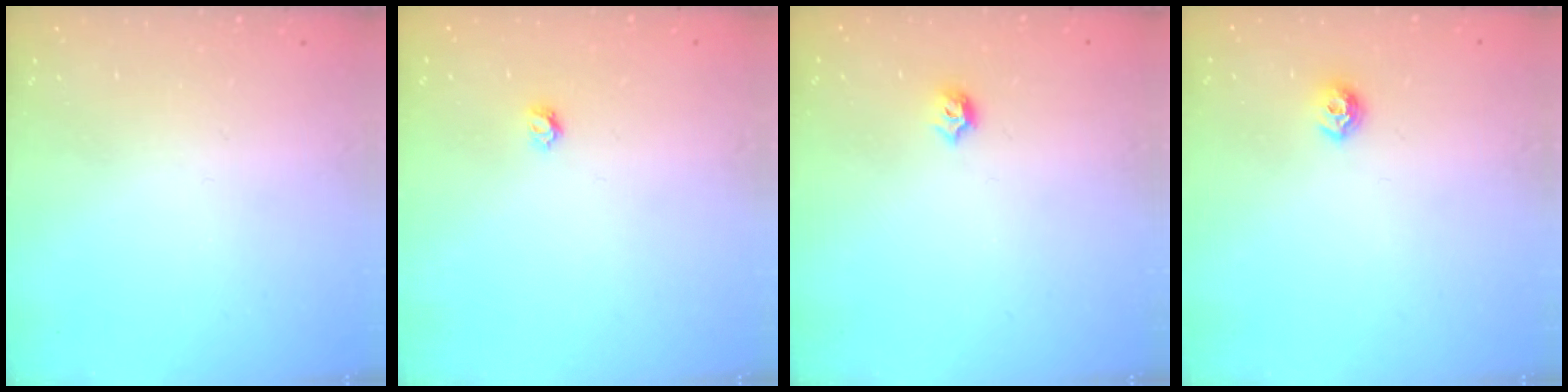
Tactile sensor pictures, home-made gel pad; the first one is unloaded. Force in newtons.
{"total": 3.7, "press": 3.6, "slide": 0.4}
{"total": 4.9, "press": 4.8, "slide": 0.9}
{"total": 7.2, "press": 7.1, "slide": 1.0}